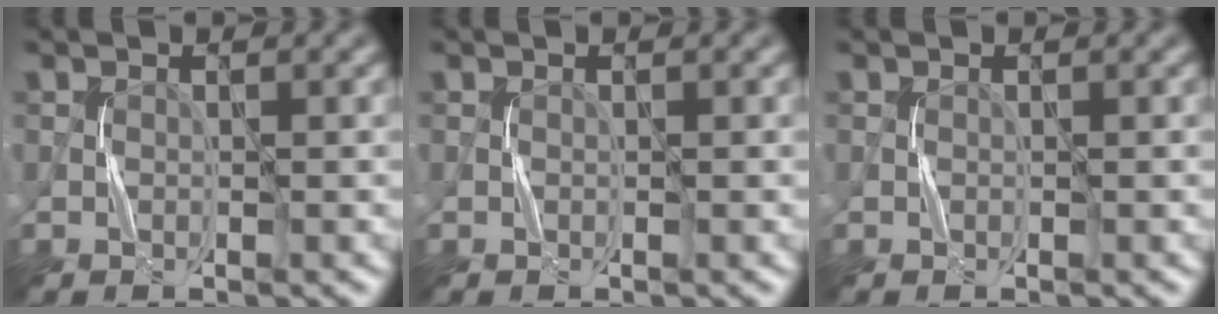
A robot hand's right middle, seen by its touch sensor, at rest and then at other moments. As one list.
[{"total": 0.0}, {"total": 0.0}]